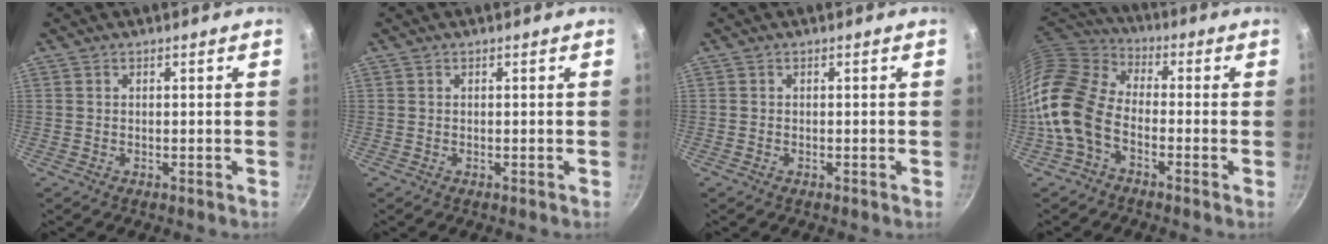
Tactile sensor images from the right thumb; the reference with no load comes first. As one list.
[{"total": 0.0}, {"total": 0.0}, {"total": 14.3, "force": [-4.9, 9.1, 9.8], "torque": [-0.179, 0.050, -0.125]}]